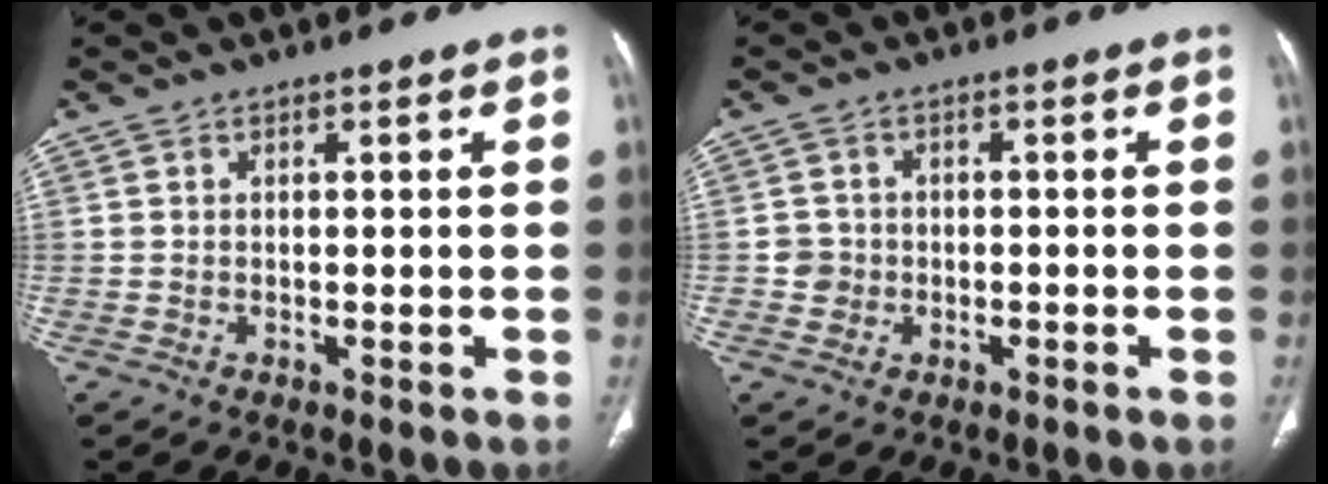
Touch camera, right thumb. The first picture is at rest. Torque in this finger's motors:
{"motor_torque": [-0.08, 0.27, 0.36, -0.19, 0.03]}